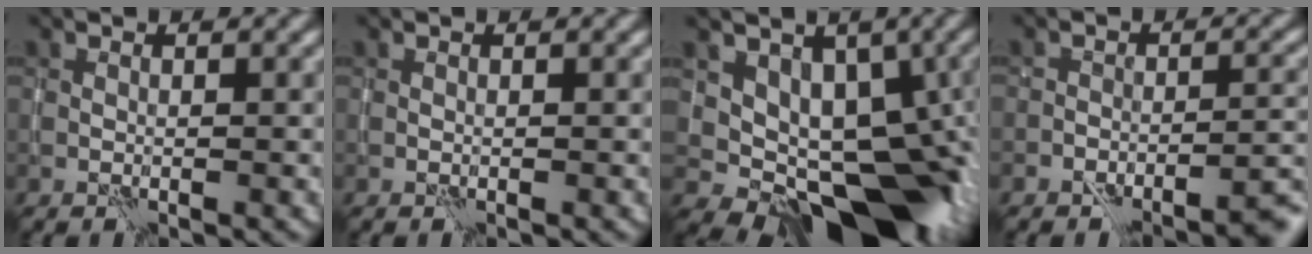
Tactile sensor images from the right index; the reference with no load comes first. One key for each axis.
{"total": 0.0}
{"total": 11.2, "fx": -0.6, "fy": 7.1, "fz": 8.7, "tx": -0.092, "ty": -0.003, "tz": -0.010}
{"total": 3.6, "fx": -3.3, "fy": 0.8, "fz": 1.0, "tx": 0.004, "ty": 0.012, "tz": -0.054}